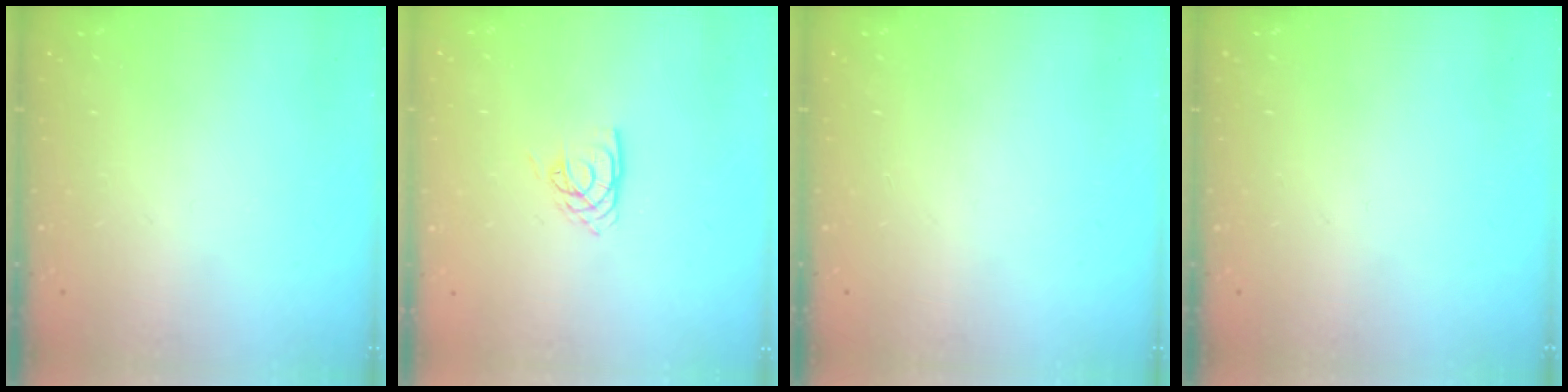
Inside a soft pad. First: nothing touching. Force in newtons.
{"total": 6.0, "press": 5.9, "slide": 0.4}
{"total": 0.0}
{"total": 0.0}